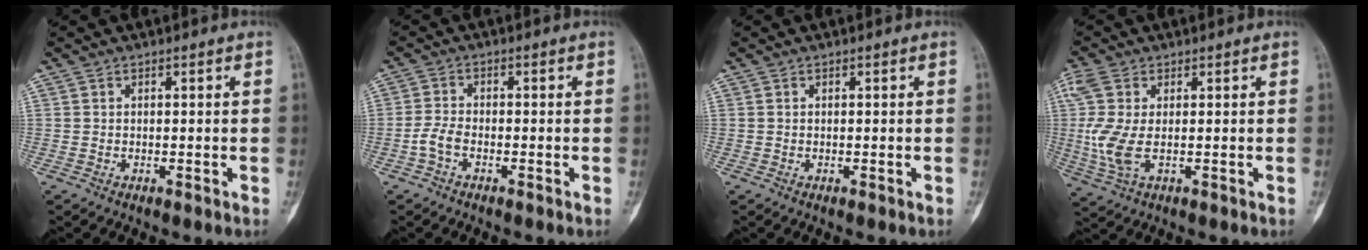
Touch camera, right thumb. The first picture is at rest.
{"total": 3.0, "force": [-1.4, 1.4, 2.2], "torque": [-0.052, 0.012, -0.034]}
{"total": 0.0}
{"total": 7.9, "force": [0.2, 3.8, 6.9], "torque": [-0.202, -0.003, 0.007]}